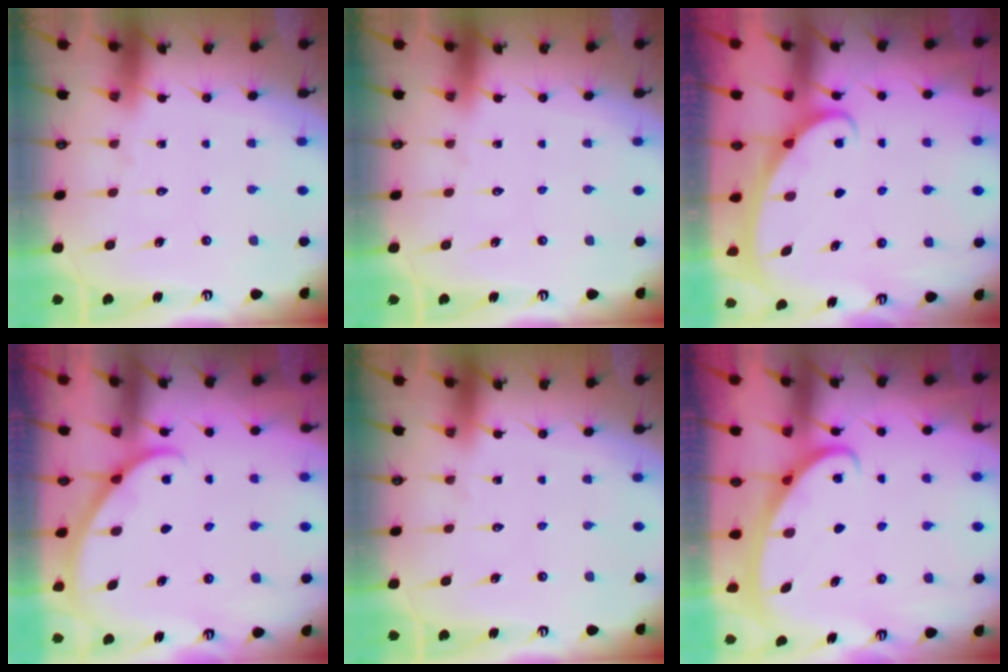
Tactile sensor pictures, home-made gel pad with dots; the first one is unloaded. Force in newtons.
{"total": 0.0}
{"total": 2.2, "press": 2.2, "slide": 0.4}
{"total": 2.6, "press": 2.5, "slide": 0.3}
{"total": 0.0}
{"total": 2.7, "press": 2.6, "slide": 0.4}